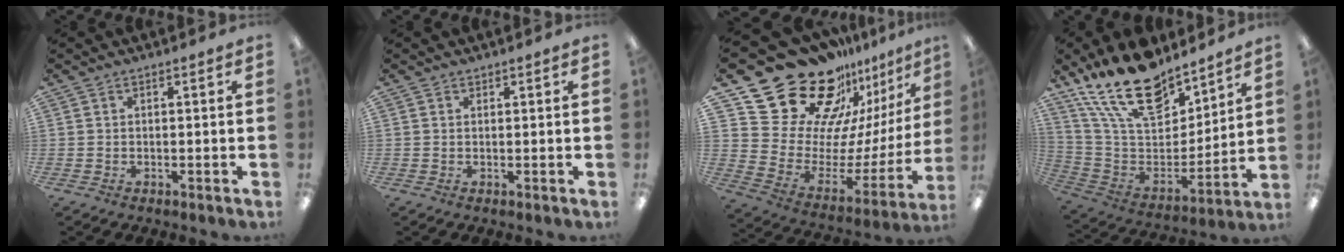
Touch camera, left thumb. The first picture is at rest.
{"total": 0.6, "force": [0.5, 0.3, -0.1], "torque": [0.000, 0.000, 0.009]}
{"total": 27.0, "force": [18.9, 15.4, 11.5], "torque": [-0.172, -0.161, 0.371]}
{"total": 22.7, "force": [16.8, 10.5, 11.2], "torque": [-0.214, -0.100, 0.302]}